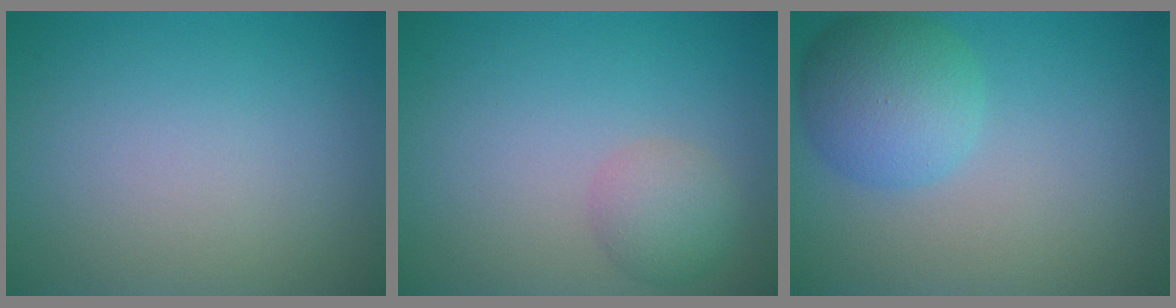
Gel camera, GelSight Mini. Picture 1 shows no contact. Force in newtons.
{"total": 2.6, "press": 2.6, "slide": 0.1}
{"total": 5.2, "press": 5.2, "slide": 0.2}